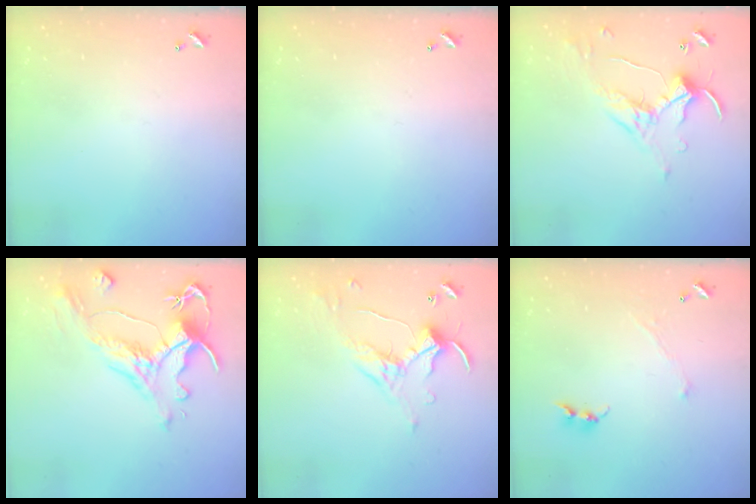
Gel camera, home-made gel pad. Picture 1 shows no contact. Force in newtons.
{"total": 0.0}
{"total": 1.7, "press": 1.5, "slide": 0.8}
{"total": 1.6, "press": 0.8, "slide": 1.4}
{"total": 1.7, "press": 1.5, "slide": 0.8}
{"total": 0.8, "press": 0.7, "slide": 0.3}